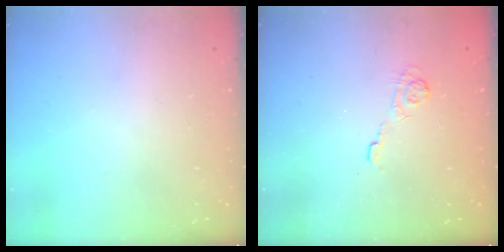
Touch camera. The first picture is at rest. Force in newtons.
{"total": 4.5, "press": 4.2, "slide": 1.5}